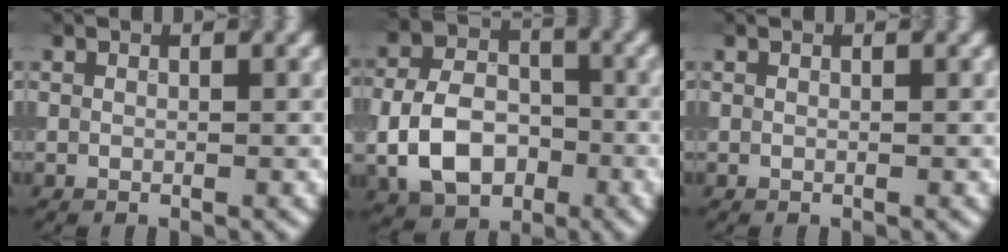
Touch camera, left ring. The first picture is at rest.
{"total": 7.7, "force": [-2.2, 5.4, 5.0], "torque": [-0.097, -0.004, -0.040]}
{"total": 0.0}